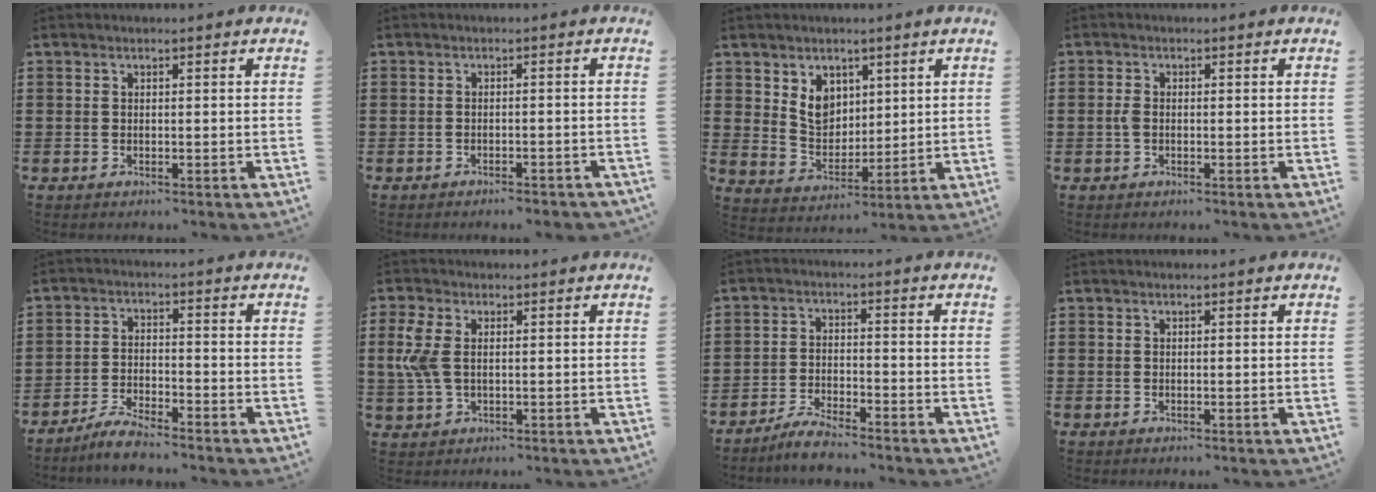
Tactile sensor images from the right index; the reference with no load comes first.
{"total": 1.4, "force": [-1.4, 0.0, 0.3], "torque": [-0.008, 0.001, -0.027]}
{"total": 6.2, "force": [3.0, 4.8, 2.3], "torque": [-0.059, 0.008, 0.057]}
{"total": 1.6, "force": [-0.3, 0.9, 1.3], "torque": [-0.034, 0.000, -0.008]}
{"total": 3.9, "force": [-3.7, 0.2, 1.1], "torque": [-0.027, 0.007, -0.076]}
{"total": 5.4, "force": [0.8, 3.0, 4.5], "torque": [-0.128, -0.003, 0.003]}
{"total": 3.8, "force": [-3.7, 0.2, 0.9], "torque": [-0.018, 0.008, -0.072]}
{"total": 0.0}